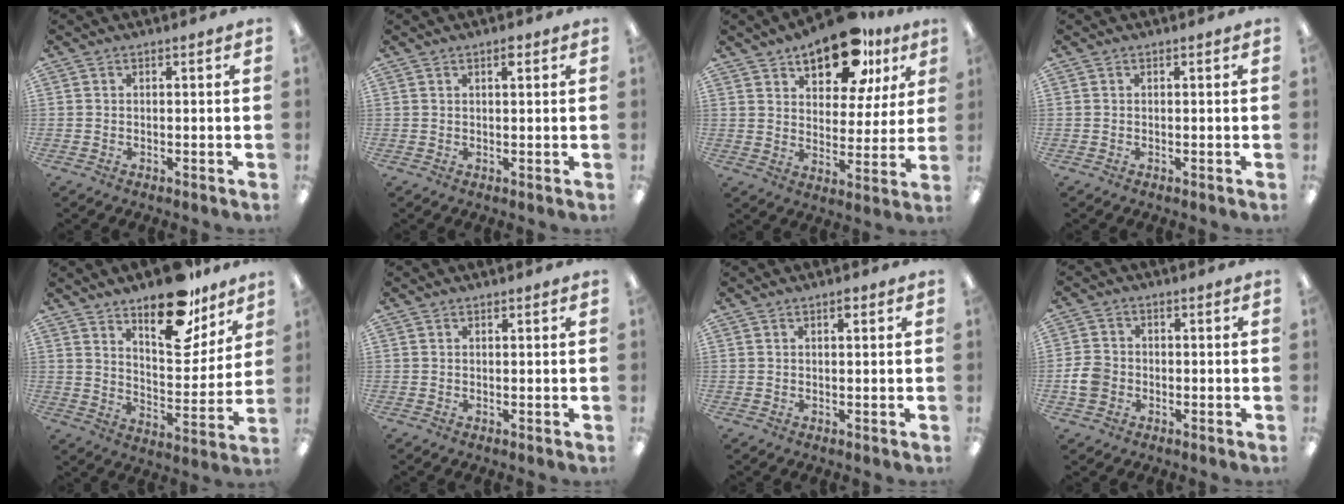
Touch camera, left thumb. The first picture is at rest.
{"total": 1.9, "force": [1.3, 0.6, 1.2], "torque": [-0.018, -0.002, 0.021]}
{"total": 16.1, "force": [11.3, 7.3, 8.8], "torque": [-0.128, -0.057, 0.193]}
{"total": 0.0}
{"total": 18.1, "force": [13.4, 7.6, 9.4], "torque": [-0.128, -0.085, 0.229]}
{"total": 0.6, "force": [0.5, 0.2, 0.1], "torque": [-0.003, 0.001, 0.010]}
{"total": 1.5, "force": [1.0, 0.5, 0.9], "torque": [-0.012, -0.003, 0.016]}
{"total": 5.4, "force": [-1.1, 4.5, 2.8], "torque": [-0.060, 0.009, -0.020]}